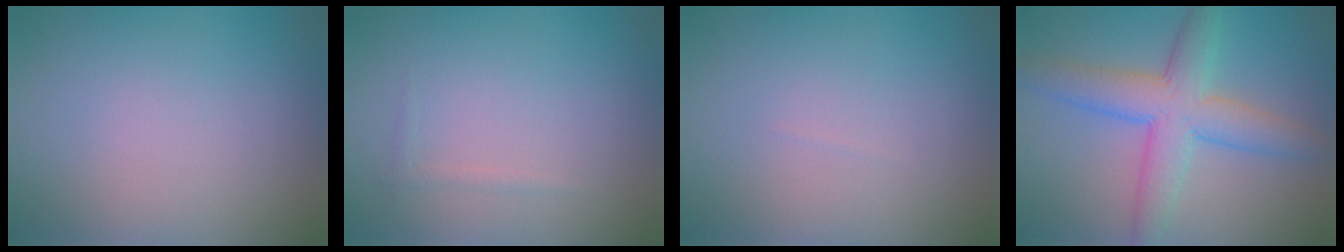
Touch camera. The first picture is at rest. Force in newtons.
{"total": 0.6, "press": 0.6, "slide": 0.0}
{"total": 0.0}
{"total": 6.5, "press": 6.5, "slide": 0.3}